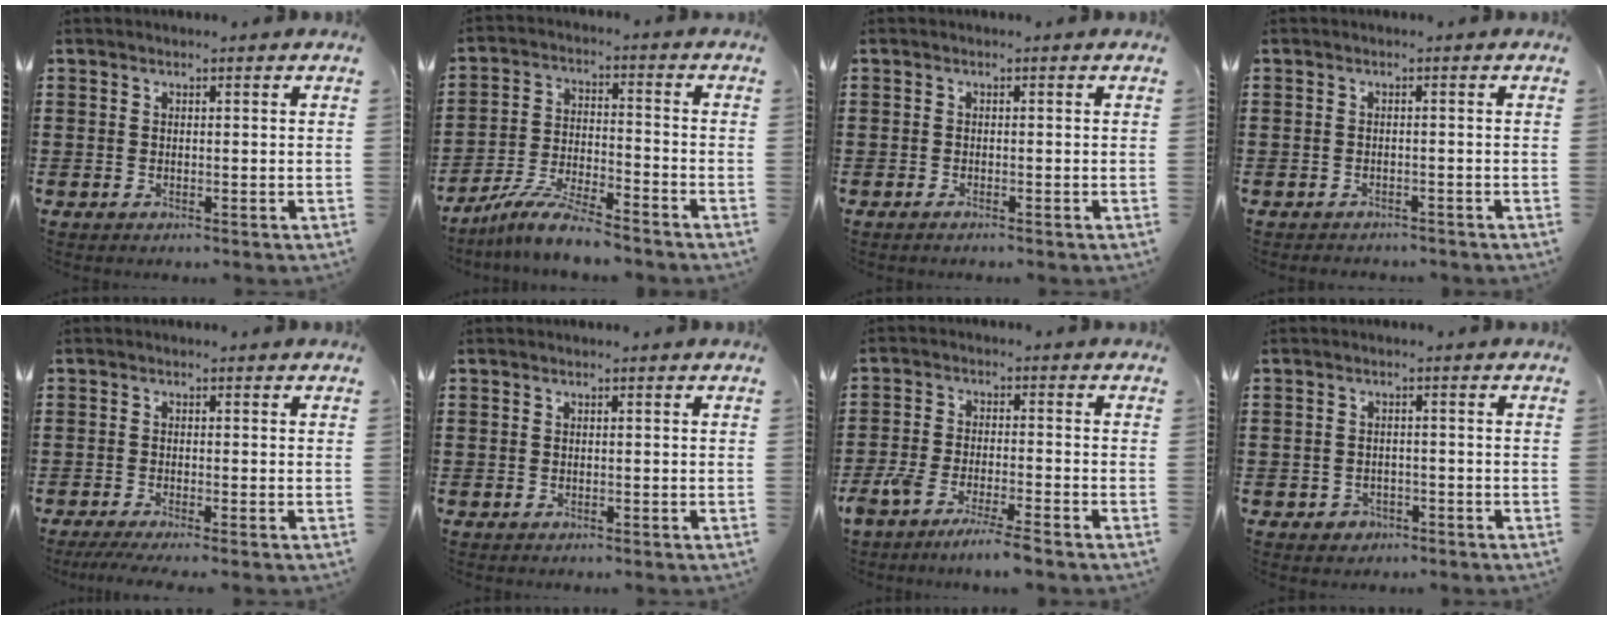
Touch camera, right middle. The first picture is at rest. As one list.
[{"total": 7.9, "force": [-7.1, 0.6, 3.4], "torque": [-0.073, 0.001, -0.138]}, {"total": 0.6, "force": [-0.5, 0.1, 0.2], "torque": [-0.006, -0.002, -0.010]}, {"total": 1.0, "force": [-1.0, 0.2, -0.1], "torque": [-0.002, 0.002, -0.023]}, {"total": 1.6, "force": [-1.1, 0.0, 1.1], "torque": [-0.025, -0.003, -0.025]}, {"total": 0.0}, {"total": 5.3, "force": [-4.5, 0.1, 2.7], "torque": [-0.065, -0.016, -0.088]}, {"total": 1.5, "force": [-1.1, 1.0, 0.2], "torque": [-0.009, 0.000, -0.026]}]